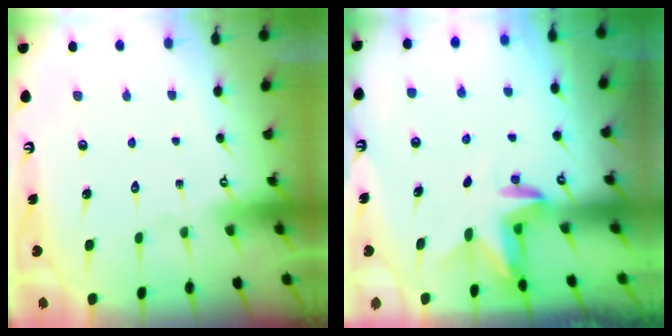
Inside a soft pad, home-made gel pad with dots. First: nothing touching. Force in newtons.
{"total": 3.3, "press": 3.3, "slide": 0.3}